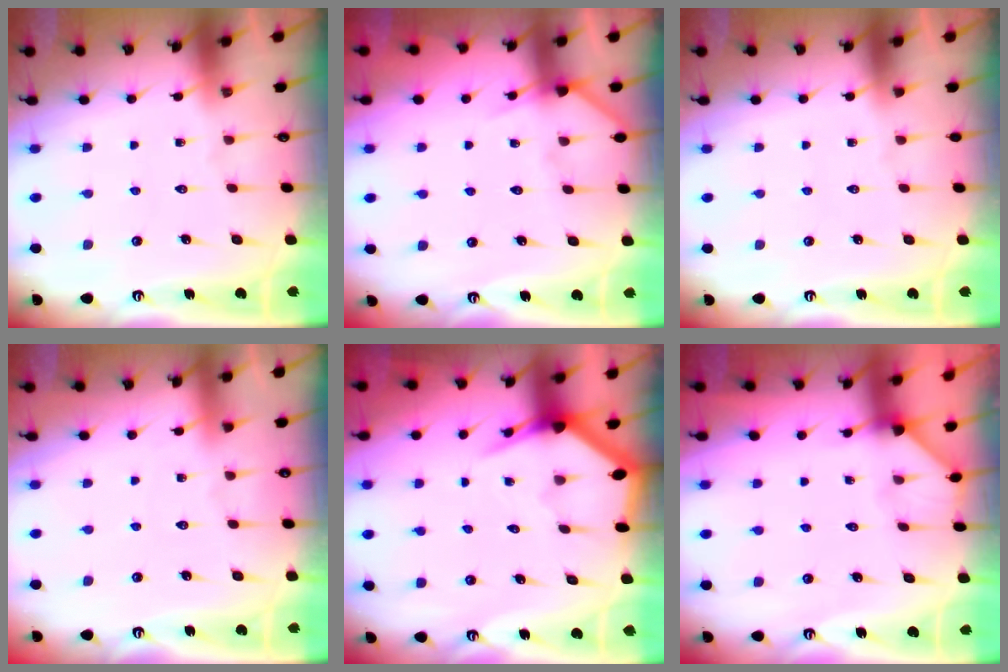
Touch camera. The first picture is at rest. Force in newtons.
{"total": 5.4, "press": 5.4, "slide": 0.5}
{"total": 0.0}
{"total": 1.1, "press": 1.1, "slide": 0.2}
{"total": 3.7, "press": 3.6, "slide": 0.6}
{"total": 2.0, "press": 2.0, "slide": 0.3}